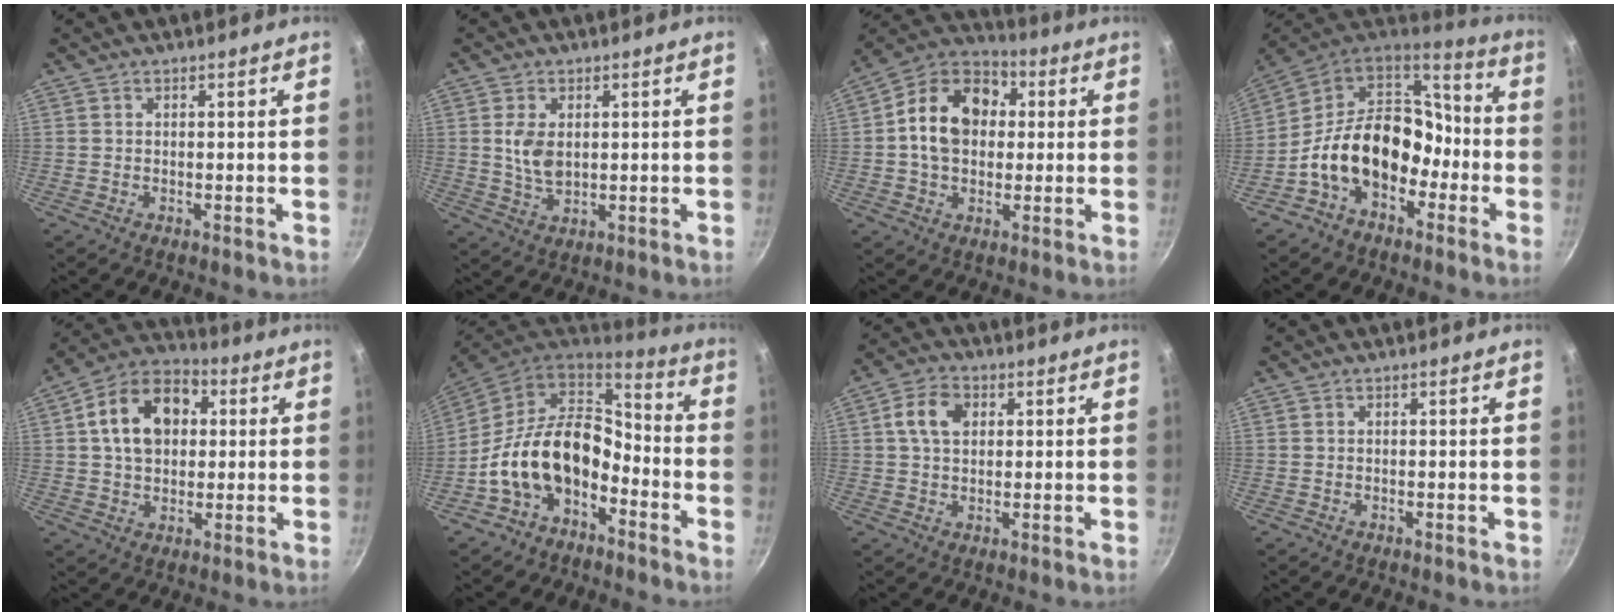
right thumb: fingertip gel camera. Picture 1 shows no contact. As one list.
[{"total": 8.3, "force": [1.4, 4.9, 6.6], "torque": [-0.127, -0.016, 0.034]}, {"total": 15.5, "force": [1.7, 11.7, 10.0], "torque": [-0.144, 0.027, 0.010]}, {"total": 19.1, "force": [-5.1, 13.5, 12.6], "torque": [-0.170, 0.073, -0.097]}, {"total": 14.5, "force": [3.0, 10.4, 9.7], "torque": [-0.136, 0.022, 0.035]}, {"total": 16.5, "force": [-5.2, 10.8, 11.3], "torque": [-0.170, 0.065, -0.103]}, {"total": 7.0, "force": [1.9, 4.8, 4.7], "torque": [-0.073, 0.011, 0.026]}, {"total": 0.0}]